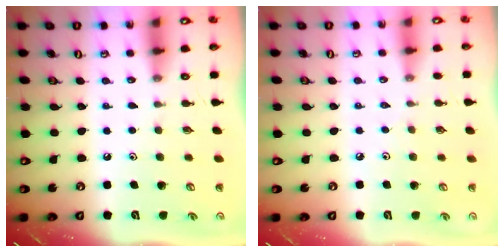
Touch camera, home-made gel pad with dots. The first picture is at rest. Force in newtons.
{"total": 2.7, "press": 2.6, "slide": 0.6}